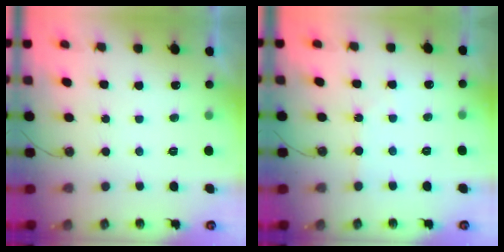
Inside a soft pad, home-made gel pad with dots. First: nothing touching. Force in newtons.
{"total": 2.6, "press": 2.6, "slide": 0.3}